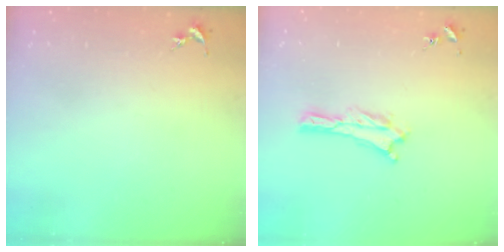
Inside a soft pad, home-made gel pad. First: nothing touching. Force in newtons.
{"total": 0.0}